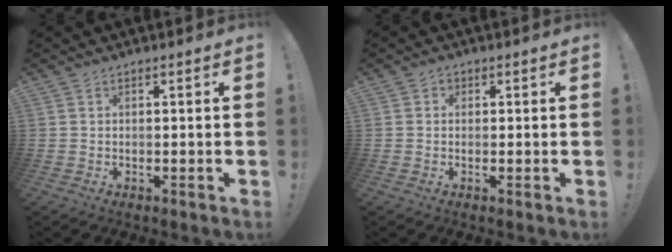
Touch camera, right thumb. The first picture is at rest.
{"total": 1.3, "force": [-0.1, 1.2, 0.5], "torque": [0.000, 0.001, -0.004]}